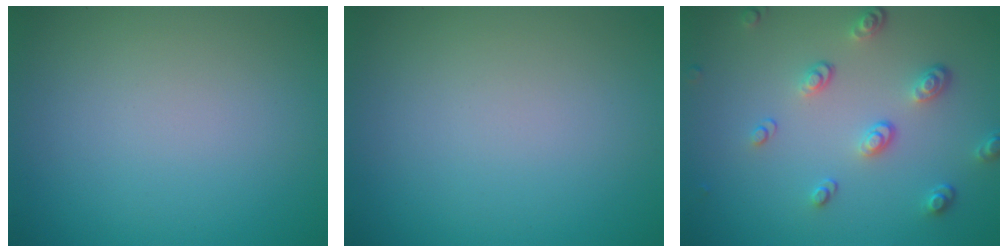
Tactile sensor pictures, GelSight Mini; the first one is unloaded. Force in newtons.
{"total": 0.0}
{"total": 3.4, "press": 2.6, "slide": 2.2}